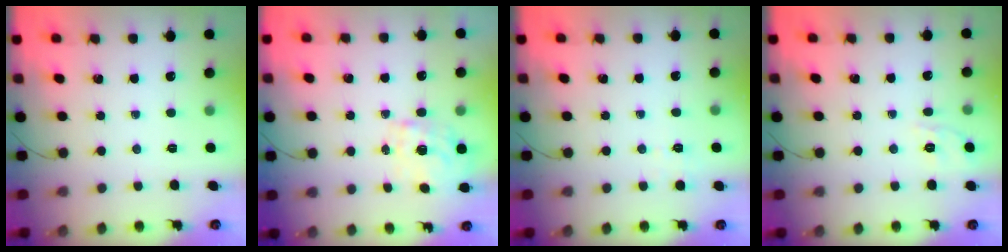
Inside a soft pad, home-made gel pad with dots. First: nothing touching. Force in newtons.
{"total": 0.9, "press": 0.7, "slide": 0.6}
{"total": 2.2, "press": 1.7, "slide": 1.5}
{"total": 2.0, "press": 1.2, "slide": 1.5}